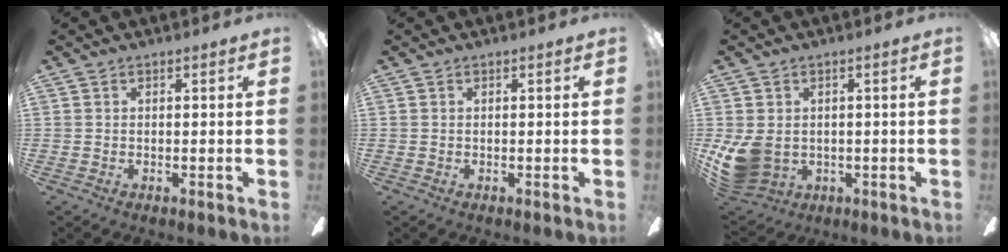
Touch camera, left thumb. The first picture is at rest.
{"total": 0.0}
{"total": 9.5, "force": [-1.2, 7.6, 5.6], "torque": [-0.133, 0.004, -0.018]}